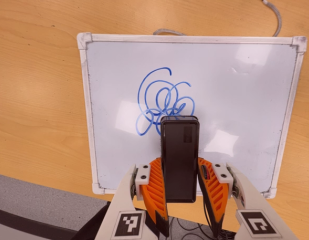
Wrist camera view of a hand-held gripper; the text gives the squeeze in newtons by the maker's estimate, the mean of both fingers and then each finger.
{"total": 4.4, "left": 3.2, "right": 5.5}